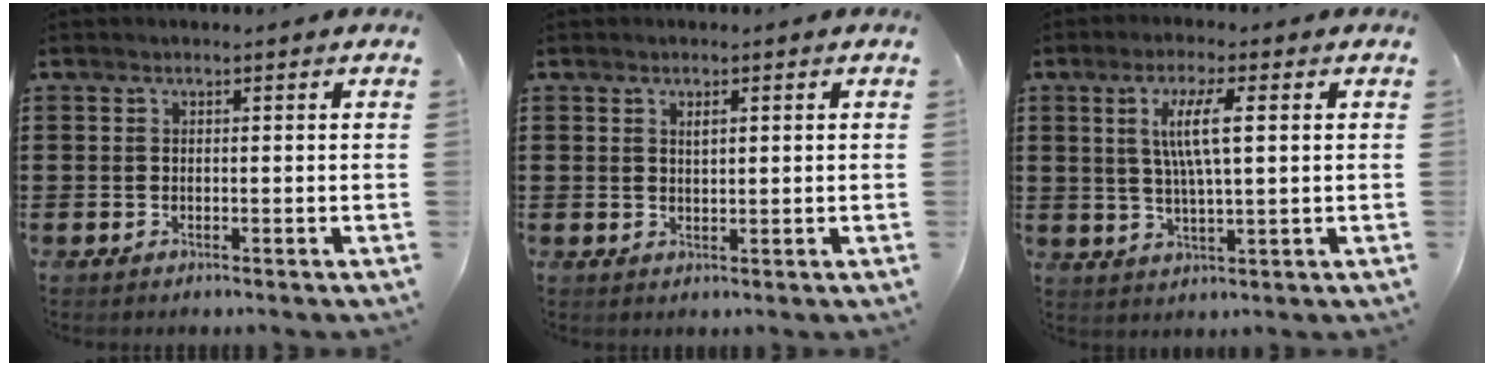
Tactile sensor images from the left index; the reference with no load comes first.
{"total": 1.3, "force": [0.6, 0.3, 1.2], "torque": [-0.023, 0.003, 0.008]}
{"total": 6.4, "force": [1.6, 1.0, 6.1], "torque": [-0.121, 0.003, 0.023]}